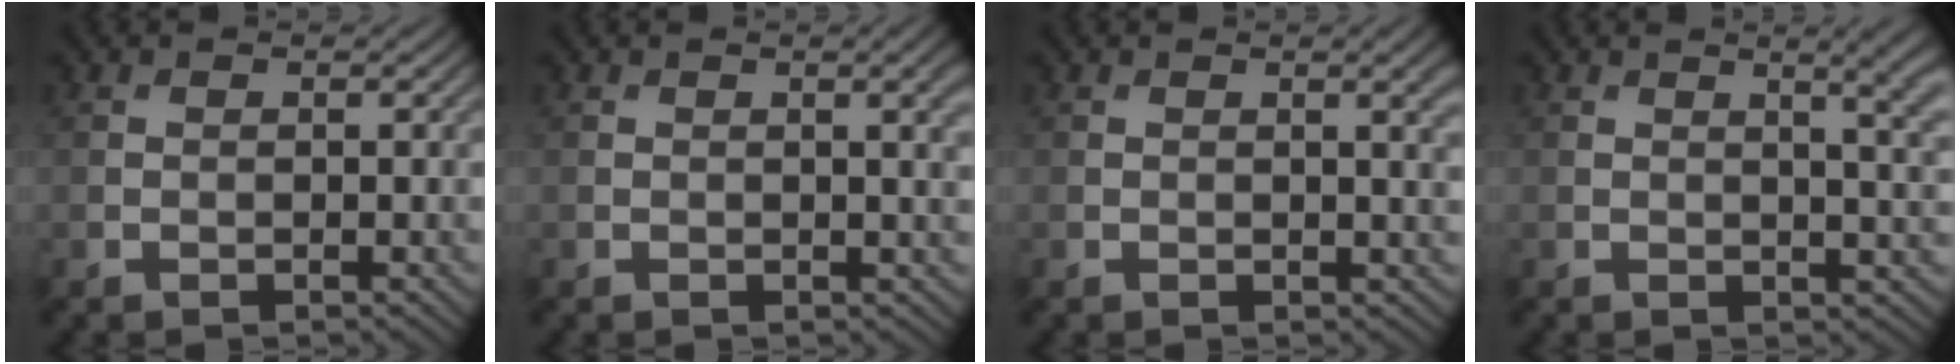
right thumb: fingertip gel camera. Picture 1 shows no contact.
{"total": 2.6, "force": [0.7, 0.5, 2.4], "torque": [-0.031, 0.001, 0.012]}
{"total": 2.6, "force": [0.8, 0.5, 2.4], "torque": [-0.031, 0.001, 0.013]}
{"total": 5.1, "force": [1.9, 1.4, 4.5], "torque": [-0.057, 0.012, 0.022]}